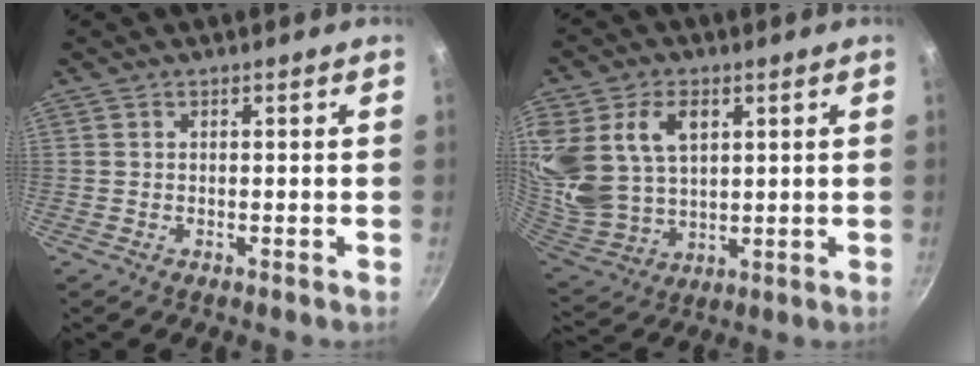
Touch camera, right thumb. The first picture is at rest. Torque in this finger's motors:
{"motor_torque": [1.52, 3.01, 1.67, 0.52, 0.24]}